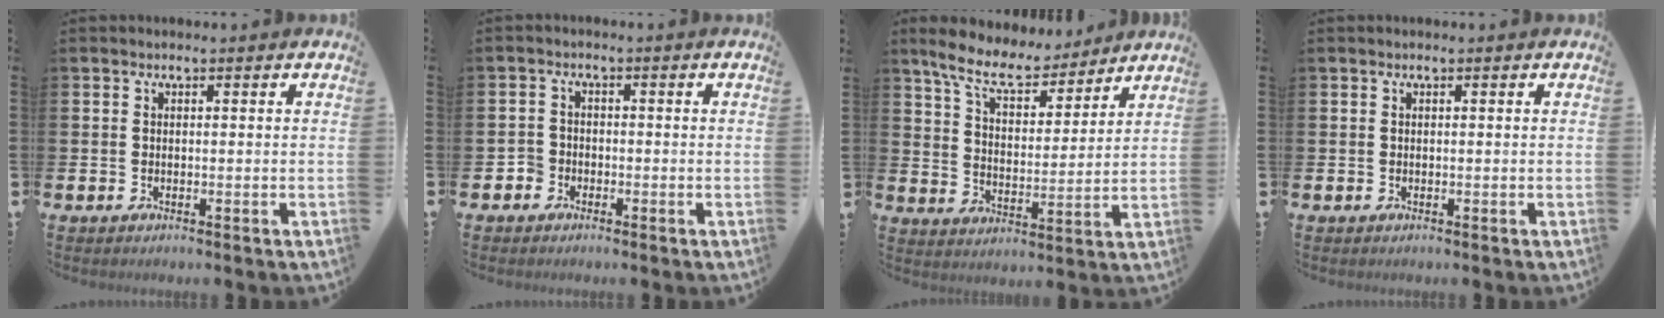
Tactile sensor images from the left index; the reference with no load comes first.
{"total": 2.4, "force": [-1.9, 1.3, -0.4], "torque": [-0.001, 0.006, -0.043]}
{"total": 7.9, "force": [7.2, 2.3, 2.4], "torque": [-0.074, -0.048, 0.126]}
{"total": 0.0}